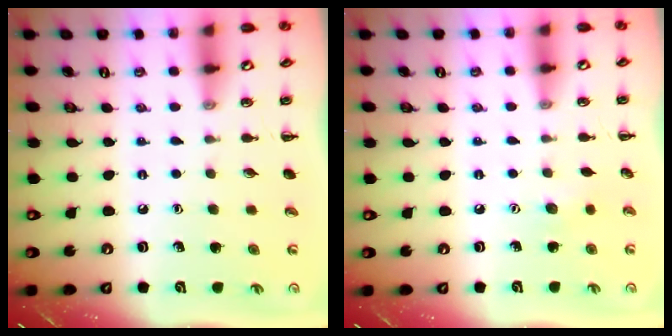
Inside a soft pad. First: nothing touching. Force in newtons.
{"total": 3.0, "press": 2.9, "slide": 0.6}